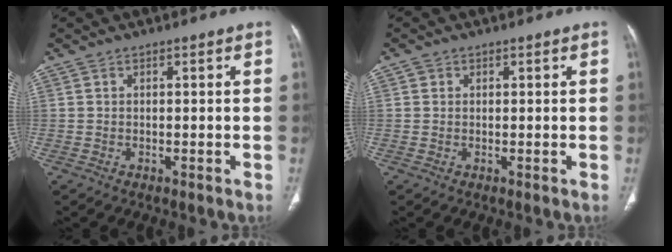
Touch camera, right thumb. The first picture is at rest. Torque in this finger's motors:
{"motor_torque": [-0.12, -0.12, 0.24, -0.19, -0.01]}